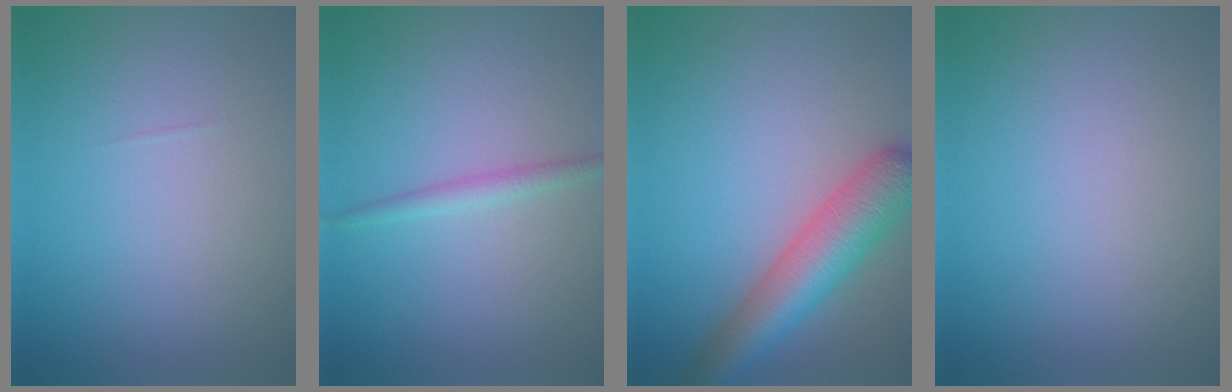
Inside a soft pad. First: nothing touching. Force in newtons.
{"total": 1.4, "press": 1.4, "slide": 0.1}
{"total": 6.8, "press": 6.8, "slide": 0.3}
{"total": 0.0}